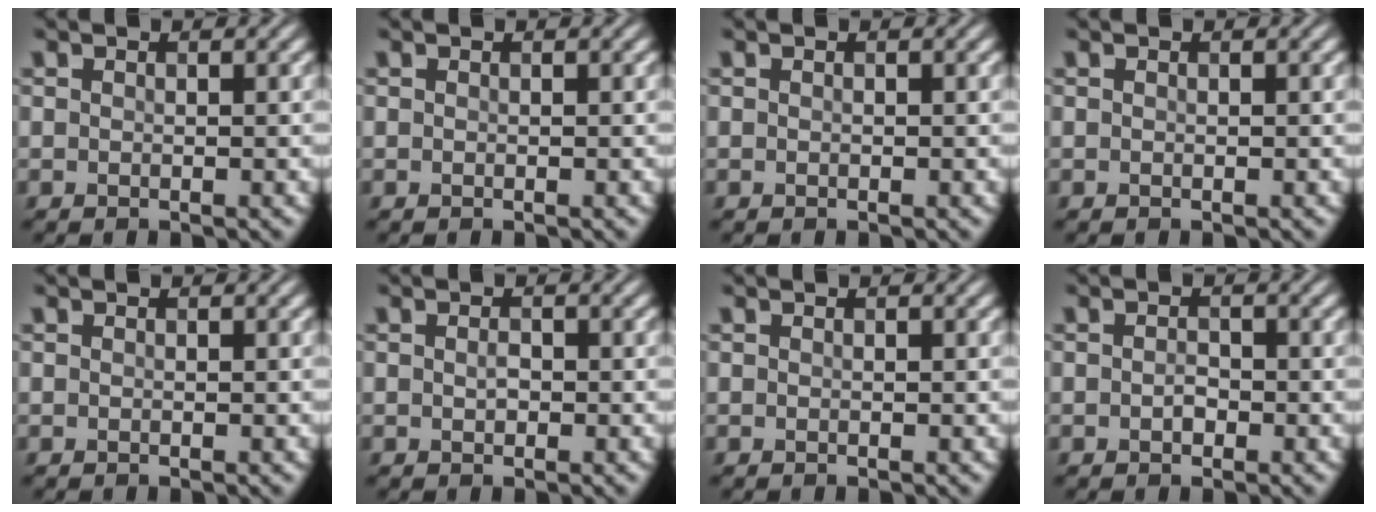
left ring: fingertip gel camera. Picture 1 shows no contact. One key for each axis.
{"total": 0.0}
{"total": 0.0}
{"total": 0.0}
{"total": 0.0}
{"total": 0.9, "fx": 0.0, "fy": 0.5, "fz": 0.7, "tx": -0.014, "ty": 0.000, "tz": 0.000}
{"total": 0.0}
{"total": 1.0, "fx": -0.3, "fy": 0.7, "fz": 0.7, "tx": -0.015, "ty": 0.000, "tz": -0.006}